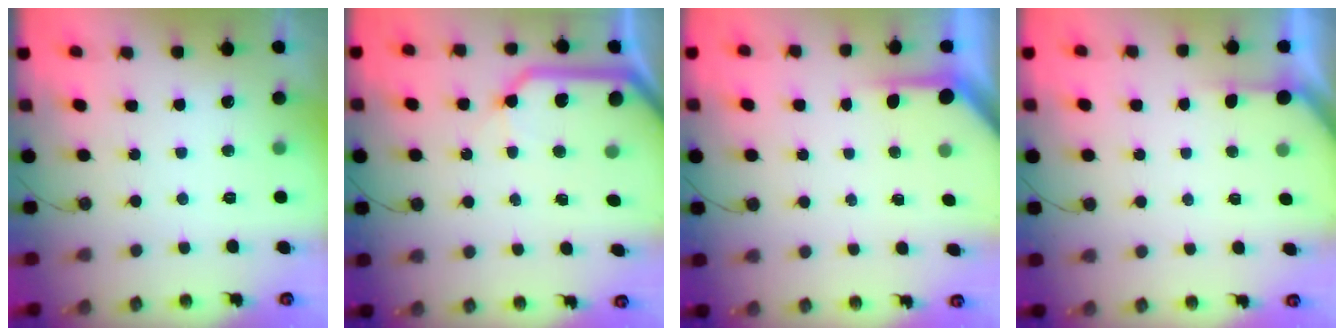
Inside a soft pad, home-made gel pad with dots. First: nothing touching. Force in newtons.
{"total": 14.1, "press": 14.1, "slide": 1.0}
{"total": 3.3, "press": 3.3, "slide": 0.3}
{"total": 1.6, "press": 1.6, "slide": 0.2}